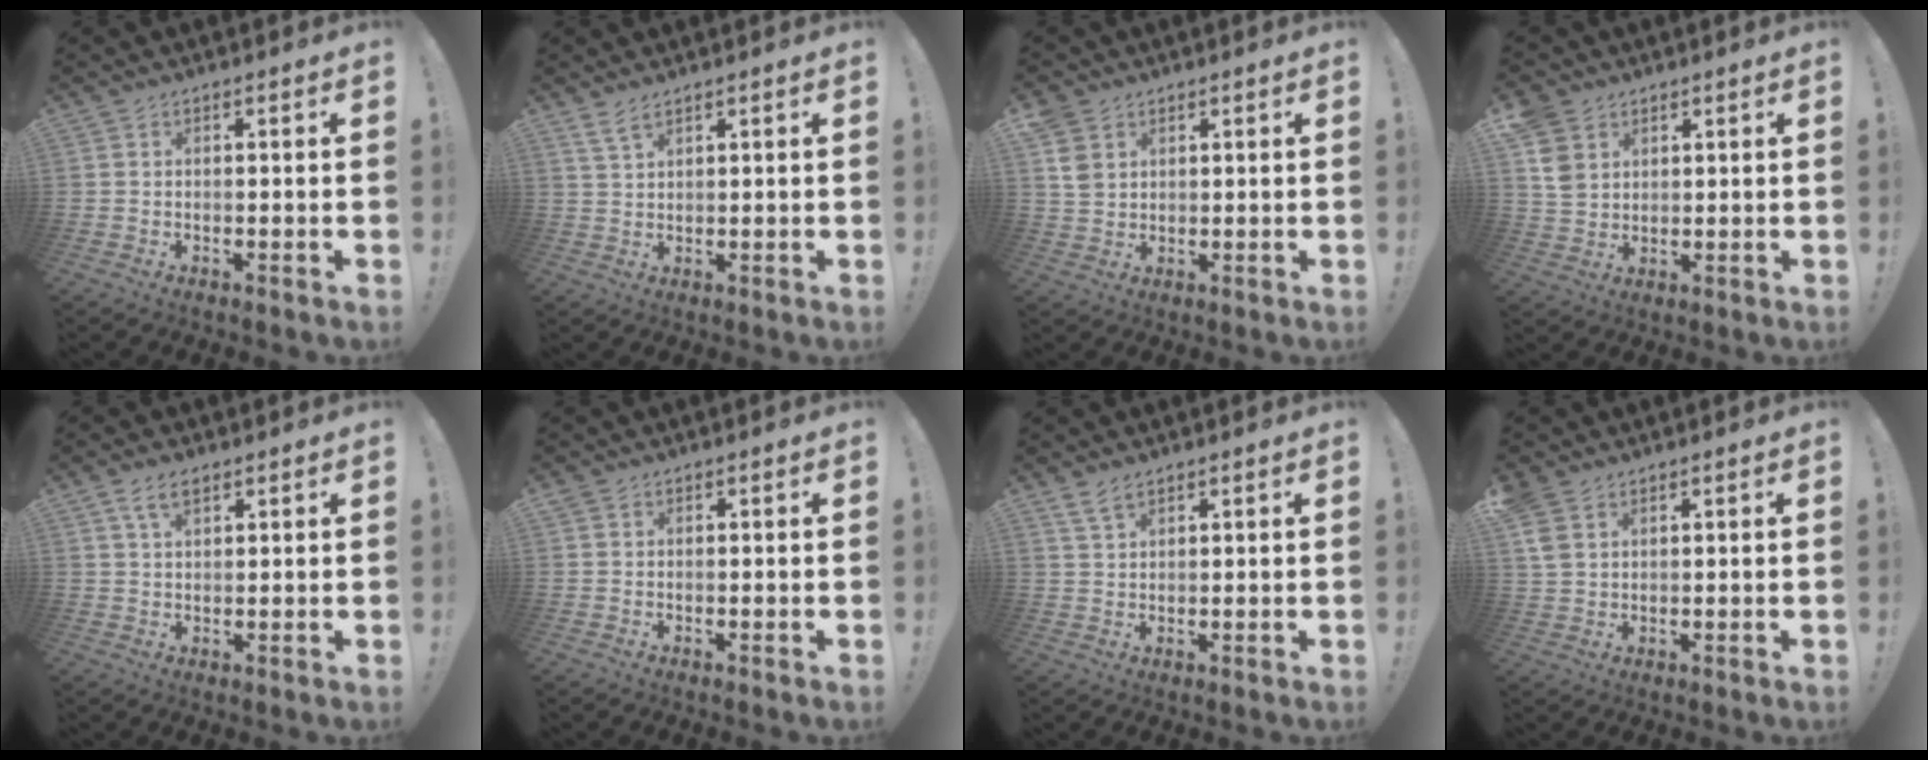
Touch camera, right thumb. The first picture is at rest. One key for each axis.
{"total": 4.0, "fx": 3.1, "fy": 1.3, "fz": 2.2, "tx": -0.040, "ty": -0.014, "tz": 0.059}
{"total": 5.0, "fx": 2.4, "fy": 3.9, "fz": 1.9, "tx": -0.028, "ty": -0.004, "tz": 0.049}
{"total": 8.0, "fx": 4.0, "fy": 6.3, "fz": 2.9, "tx": -0.039, "ty": -0.013, "tz": 0.083}
{"total": 5.3, "fx": 3.0, "fy": 2.6, "fz": 3.4, "tx": -0.056, "ty": -0.006, "tz": 0.055}
{"total": 1.3, "fx": 0.8, "fy": 1.0, "fz": 0.3, "tx": 0.002, "ty": -0.001, "tz": 0.013}
{"total": 4.4, "fx": 3.4, "fy": 2.0, "fz": 1.9, "tx": -0.028, "ty": -0.016, "tz": 0.064}
{"total": 5.4, "fx": 3.1, "fy": 3.5, "fz": 2.7, "tx": -0.049, "ty": -0.012, "tz": 0.060}